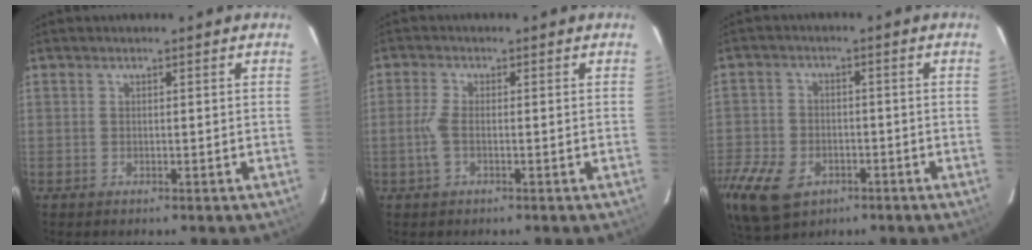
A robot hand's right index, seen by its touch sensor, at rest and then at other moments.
{"total": 3.4, "force": [-0.7, 1.1, 3.1], "torque": [-0.073, 0.001, -0.015]}
{"total": 15.1, "force": [-7.5, 10.3, 8.1], "torque": [-0.224, -0.025, -0.128]}